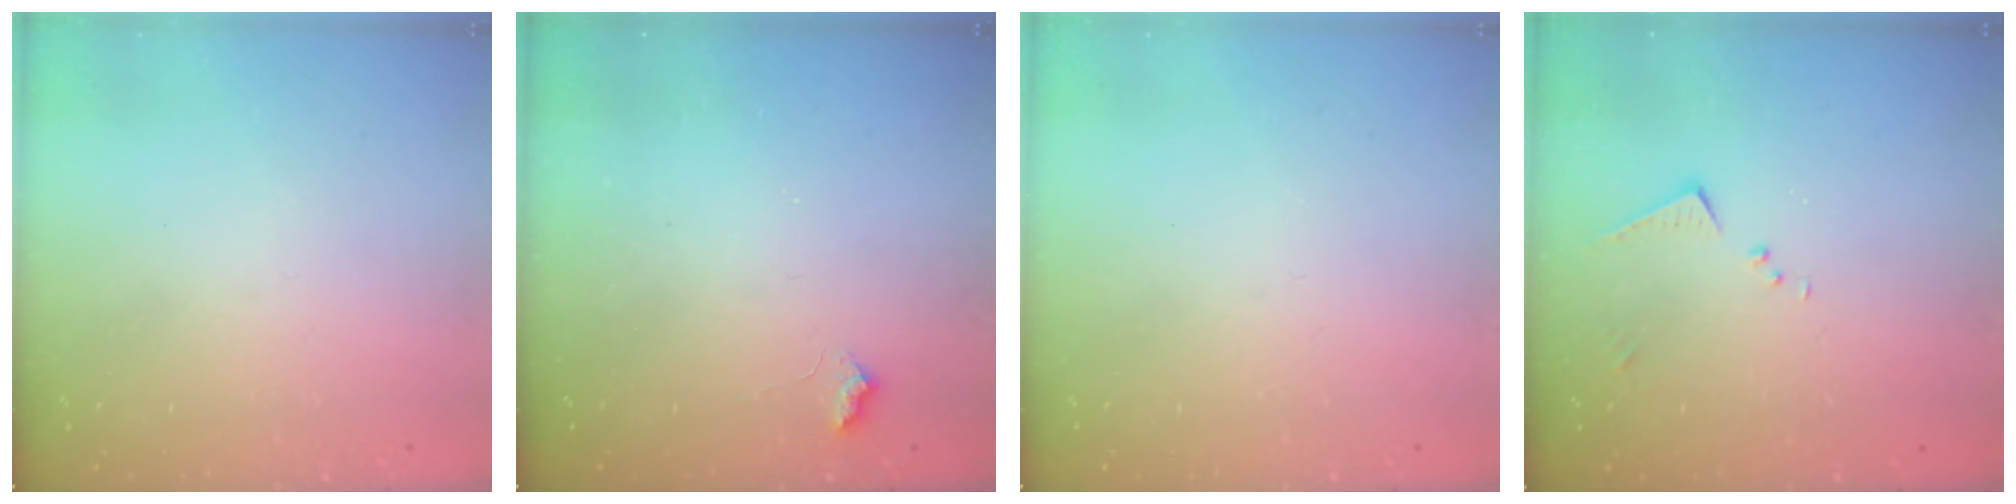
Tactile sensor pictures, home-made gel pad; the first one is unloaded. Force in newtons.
{"total": 2.8, "press": 2.7, "slide": 0.6}
{"total": 0.0}
{"total": 8.3, "press": 8.3, "slide": 0.4}